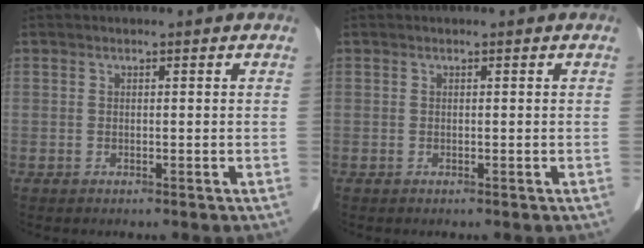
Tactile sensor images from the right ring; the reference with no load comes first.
{"total": 0.0}